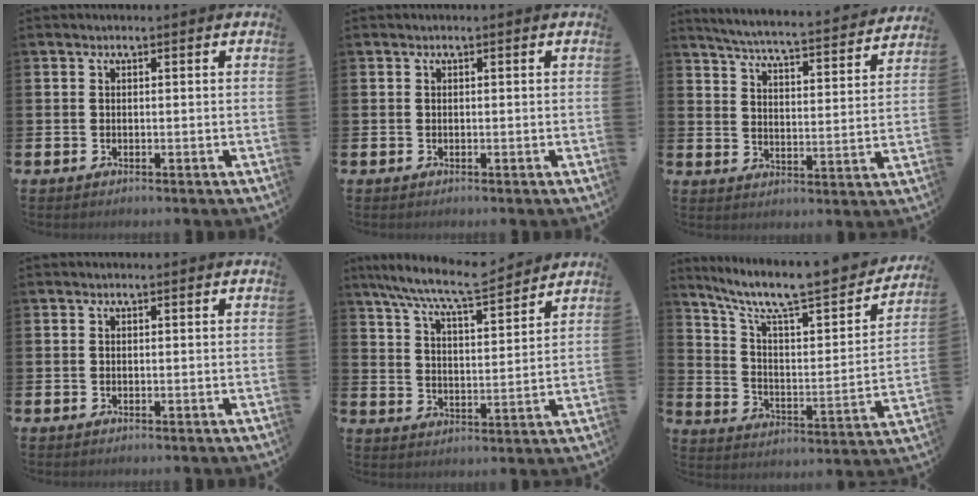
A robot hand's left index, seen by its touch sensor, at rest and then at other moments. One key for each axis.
{"total": 0.0}
{"total": 5.6, "fx": 5.4, "fy": 0.0, "fz": 1.5, "tx": -0.053, "ty": -0.046, "tz": 0.089}
{"total": 0.0}
{"total": 8.9, "fx": 8.1, "fy": 0.8, "fz": 3.5, "tx": -0.097, "ty": -0.043, "tz": 0.145}
{"total": 9.6, "fx": 8.1, "fy": 1.9, "fz": 4.9, "tx": -0.117, "ty": -0.067, "tz": 0.130}